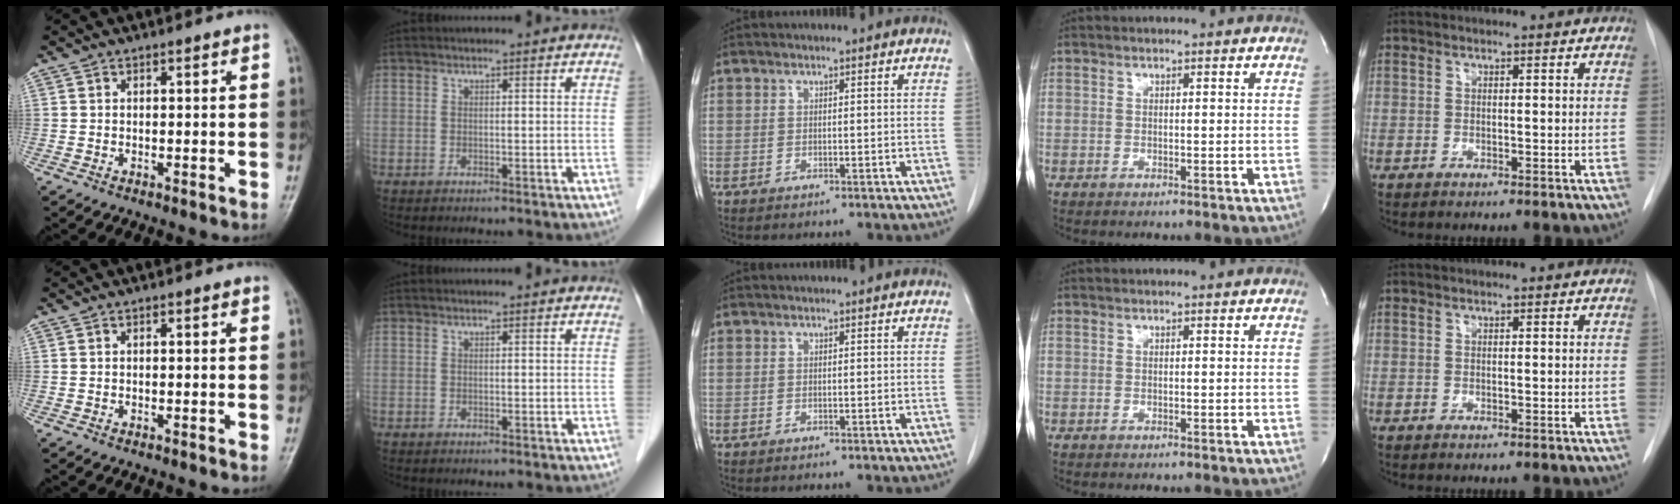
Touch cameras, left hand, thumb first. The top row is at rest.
{}